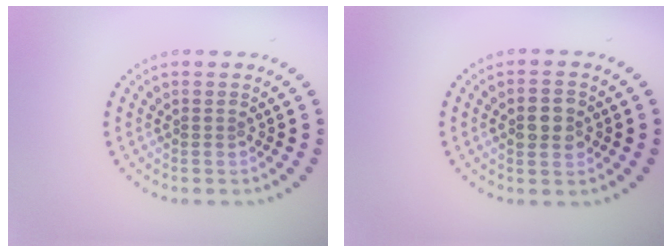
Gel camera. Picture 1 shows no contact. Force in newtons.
{"total": 2.9, "press": 2.9, "slide": 0.2}